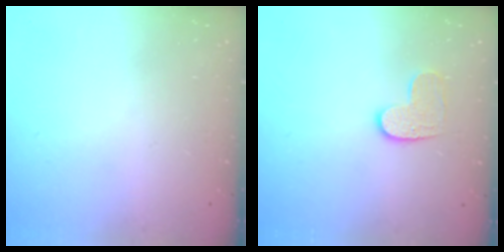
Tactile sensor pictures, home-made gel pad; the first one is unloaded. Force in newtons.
{"total": 7.0, "press": 7.0, "slide": 0.2}